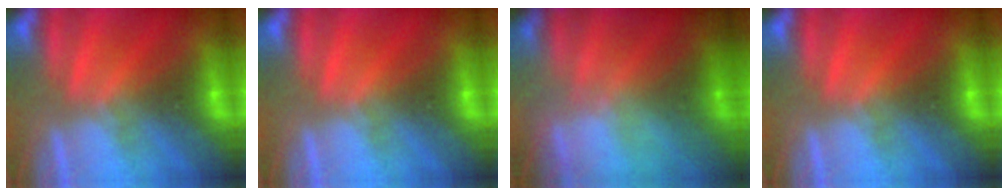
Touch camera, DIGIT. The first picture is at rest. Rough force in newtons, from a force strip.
{"total": 0.0}
{"total": 9.7}
{"total": 0.0}